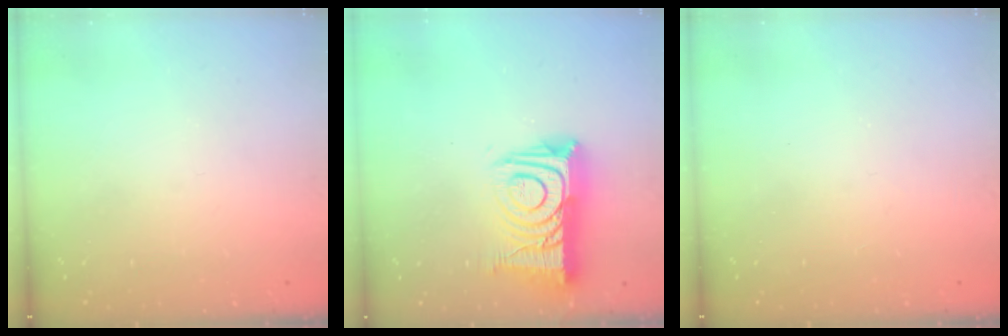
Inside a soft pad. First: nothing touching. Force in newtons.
{"total": 17.3, "press": 17.2, "slide": 1.3}
{"total": 3.4, "press": 3.3, "slide": 0.5}